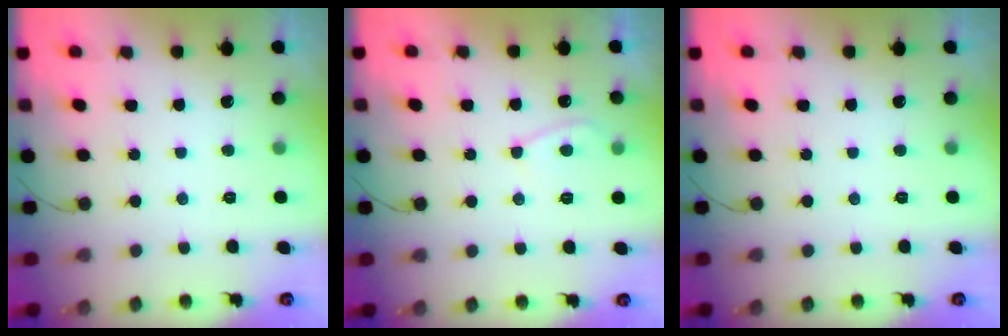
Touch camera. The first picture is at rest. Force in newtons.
{"total": 4.6, "press": 4.6, "slide": 0.5}
{"total": 0.0}